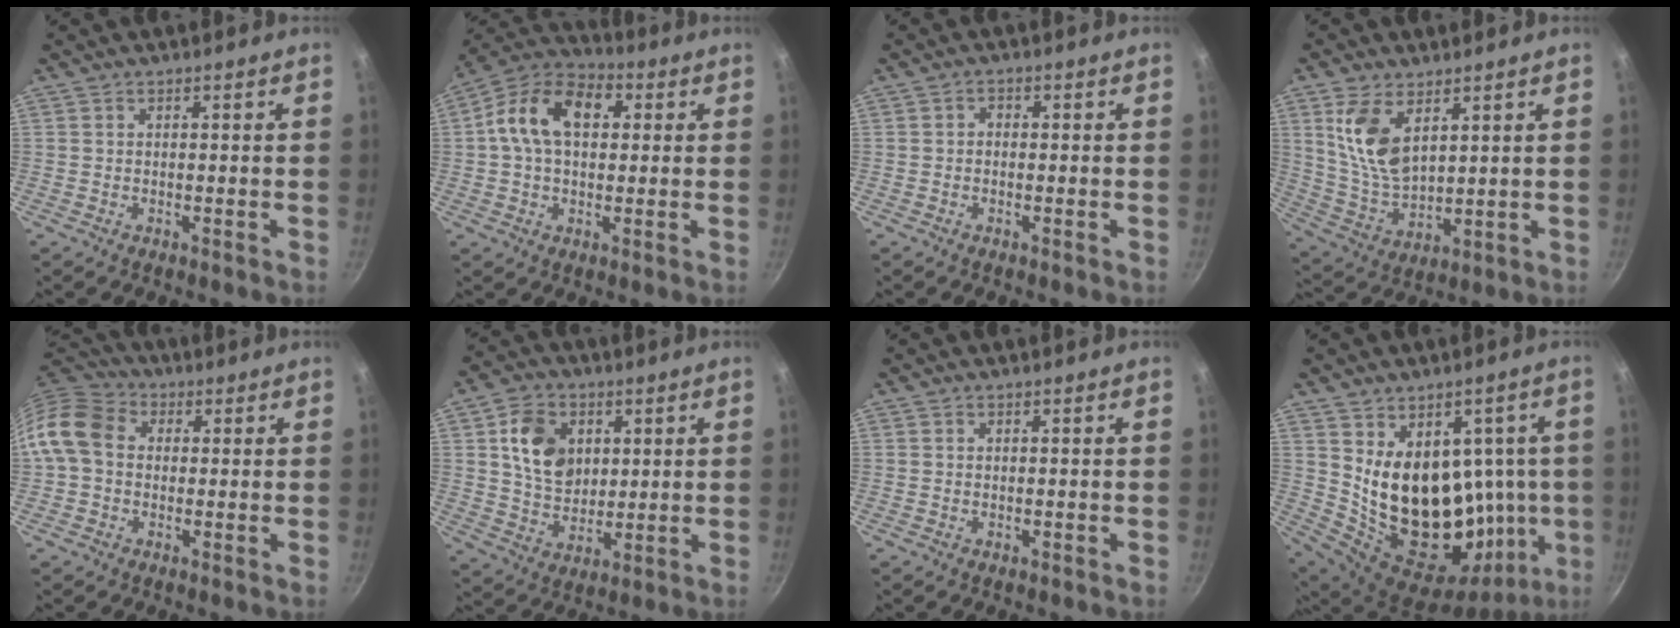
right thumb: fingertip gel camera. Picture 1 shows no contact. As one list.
[{"total": 14.3, "force": [2.7, 9.5, 10.3], "torque": [-0.149, 0.027, 0.024]}, {"total": 1.5, "force": [-0.4, 1.2, 0.8], "torque": [-0.014, 0.009, -0.009]}, {"total": 11.4, "force": [4.7, 6.1, 8.3], "torque": [-0.152, -0.034, 0.103]}, {"total": 9.8, "force": [0.4, 7.8, 5.8], "torque": [-0.089, 0.023, -0.014]}, {"total": 11.5, "force": [3.1, 8.8, 6.8], "torque": [-0.091, -0.007, 0.058]}, {"total": 0.0}, {"total": 23.7, "force": [2.9, 15.9, 17.3], "torque": [-0.223, -0.042, 0.073]}]